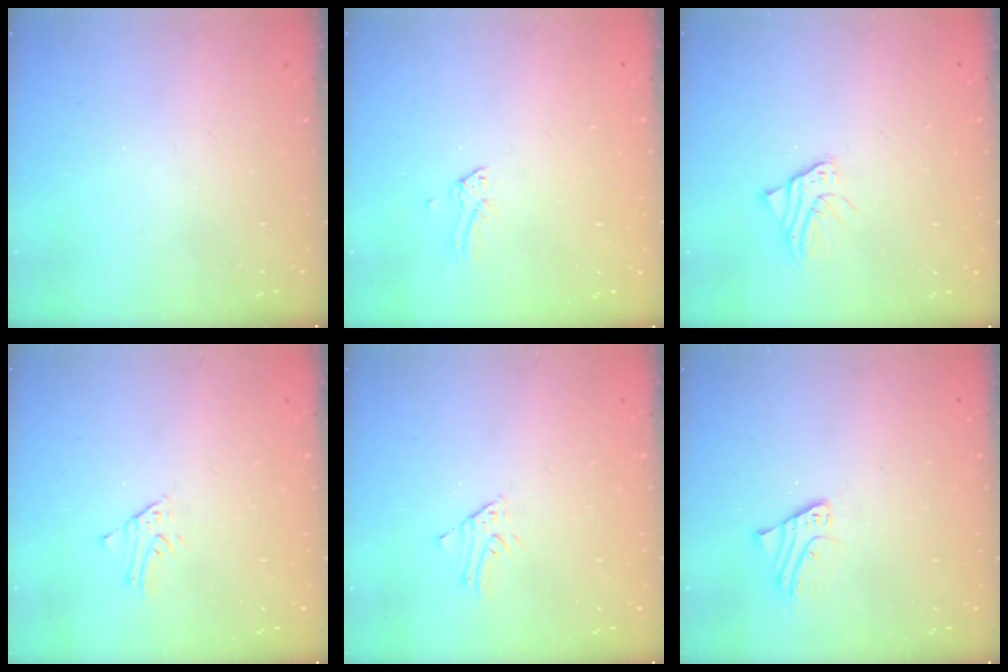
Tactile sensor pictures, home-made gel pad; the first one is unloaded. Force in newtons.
{"total": 0.0}
{"total": 1.6, "press": 1.6, "slide": 0.2}
{"total": 1.7, "press": 1.7, "slide": 0.2}
{"total": 1.7, "press": 1.7, "slide": 0.2}
{"total": 2.1, "press": 2.1, "slide": 0.1}